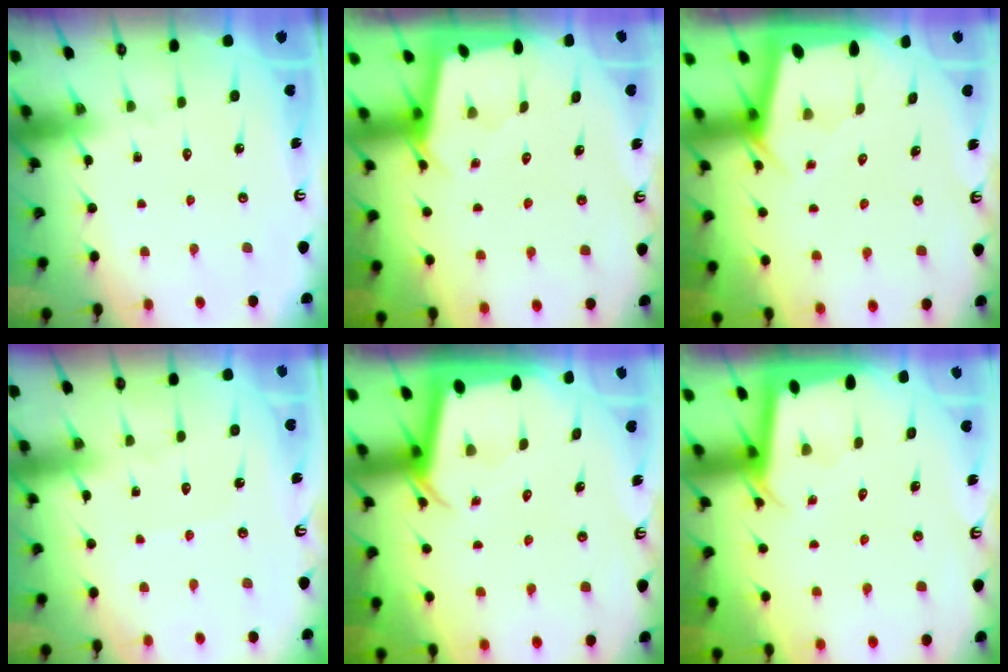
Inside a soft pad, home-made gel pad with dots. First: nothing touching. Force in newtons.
{"total": 2.6, "press": 2.6, "slide": 0.3}
{"total": 2.2, "press": 2.2, "slide": 0.3}
{"total": 3.5, "press": 3.5, "slide": 0.4}
{"total": 2.6, "press": 2.6, "slide": 0.2}
{"total": 2.2, "press": 2.2, "slide": 0.1}